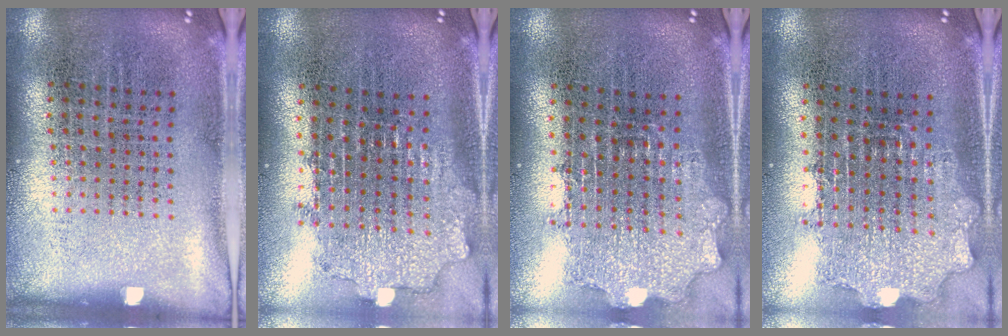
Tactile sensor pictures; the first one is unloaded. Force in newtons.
{"total": 2.0, "press": 1.5, "slide": 1.3}
{"total": 1.9, "press": 1.5, "slide": 1.1}
{"total": 1.8, "press": 1.4, "slide": 1.0}